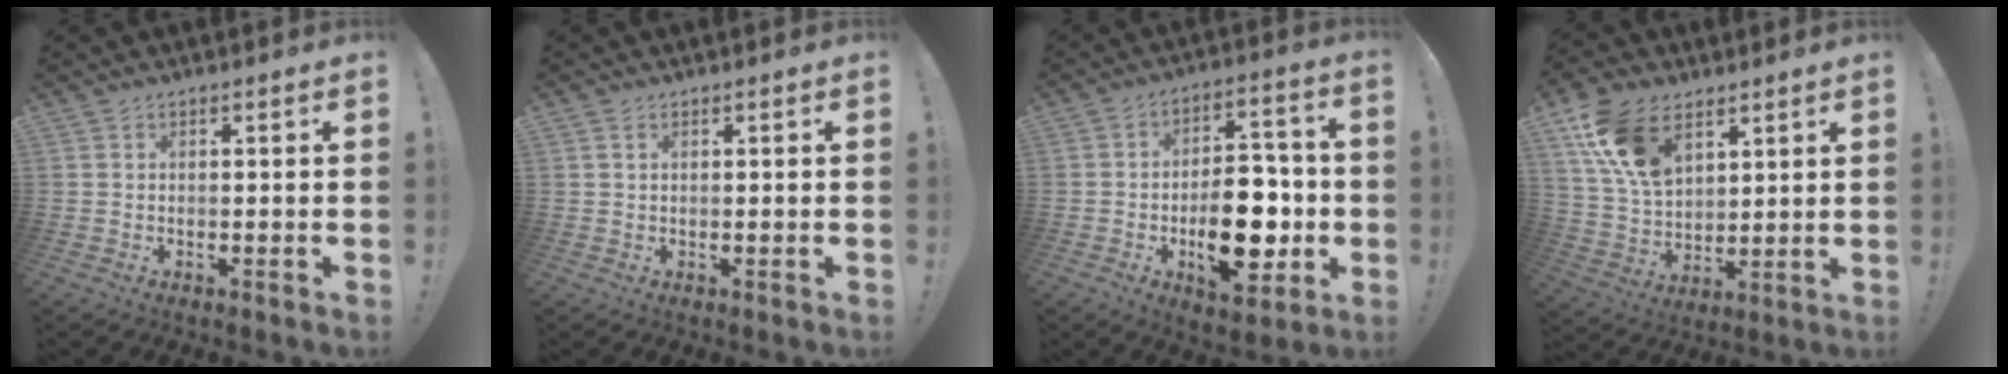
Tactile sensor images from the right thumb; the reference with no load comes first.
{"total": 0.7, "force": [0.4, 0.4, 0.4], "torque": [-0.001, -0.003, 0.007]}
{"total": 18.9, "force": [-3.8, 10.0, 15.6], "torque": [-0.232, 0.015, -0.053]}
{"total": 16.3, "force": [8.6, 10.0, 9.6], "torque": [-0.187, -0.038, 0.166]}